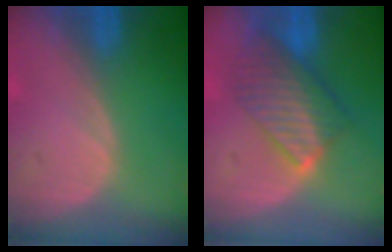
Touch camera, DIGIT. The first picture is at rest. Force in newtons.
{"total": 6.9, "press": 6.8, "slide": 1.2}